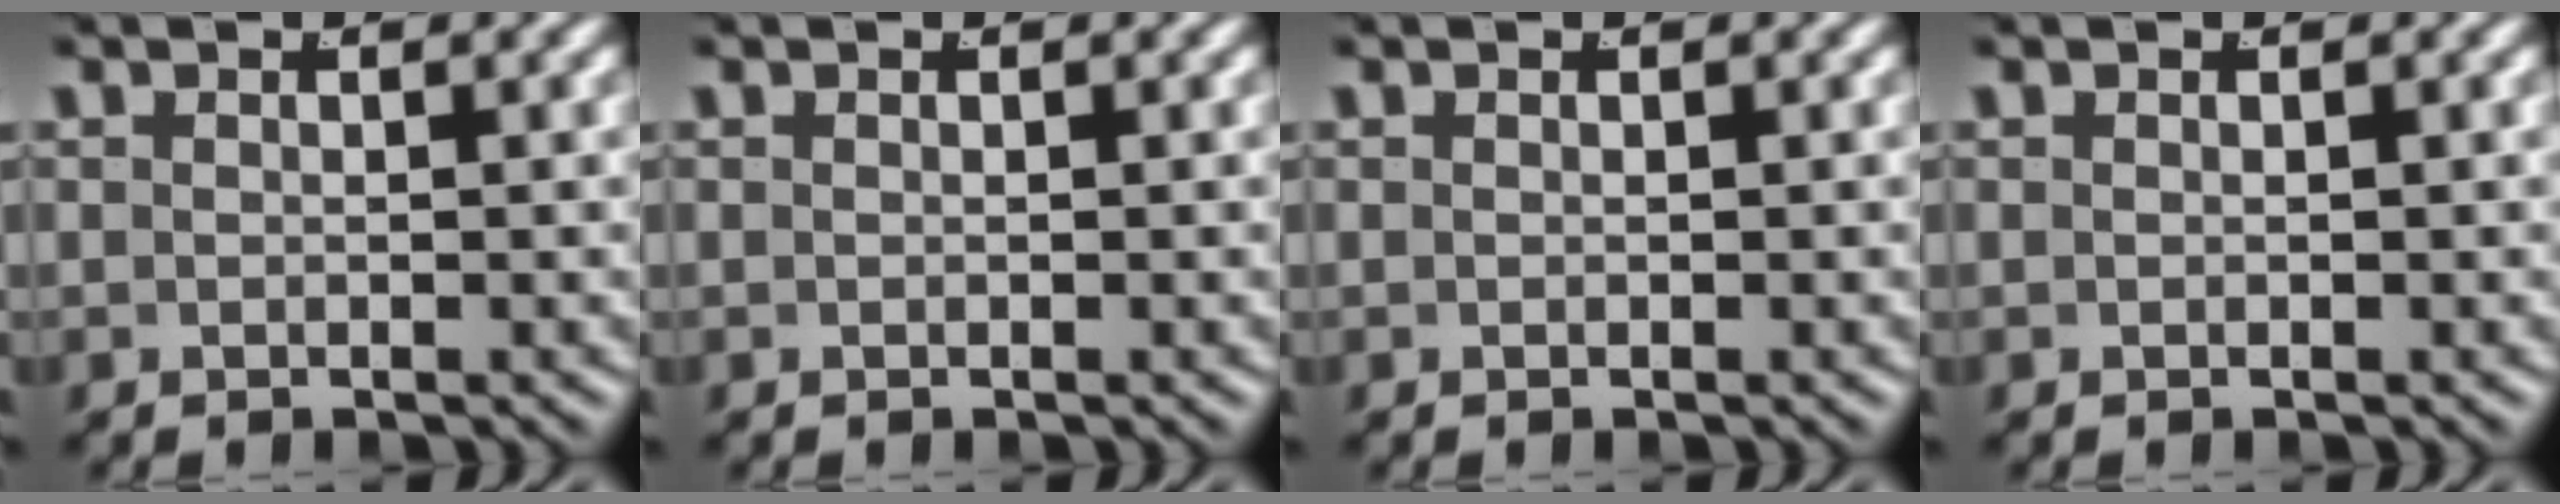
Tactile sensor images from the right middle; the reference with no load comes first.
{"total": 0.0}
{"total": 0.0}
{"total": 0.0}